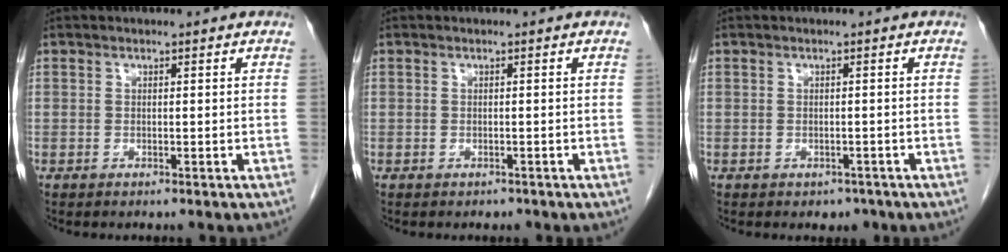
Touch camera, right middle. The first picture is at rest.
{"total": 0.9, "force": [-0.7, 0.5, 0.0], "torque": [-0.004, 0.001, -0.009]}
{"total": 1.5, "force": [-1.1, 1.1, 0.3], "torque": [-0.001, 0.003, -0.010]}